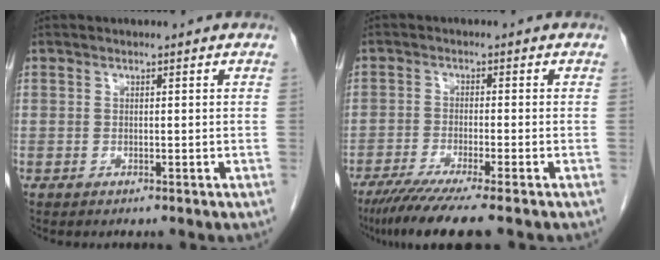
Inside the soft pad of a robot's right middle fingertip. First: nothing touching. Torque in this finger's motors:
{"motor_torque": [1.16, -0.97, 0.16, 0.10]}